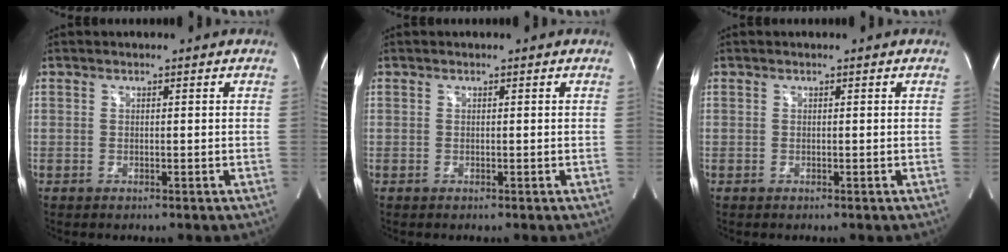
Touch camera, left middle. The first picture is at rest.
{"total": 0.0}
{"total": 0.0}